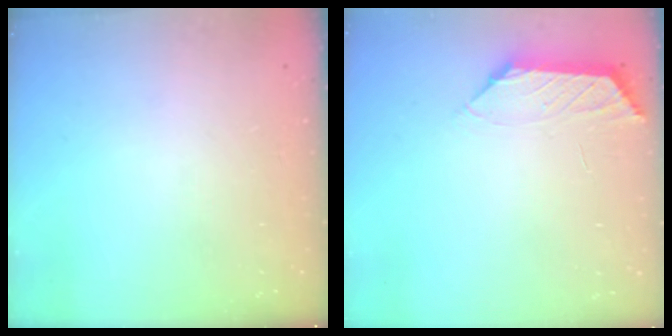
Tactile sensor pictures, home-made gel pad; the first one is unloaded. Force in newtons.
{"total": 1.0, "press": 0.9, "slide": 0.5}